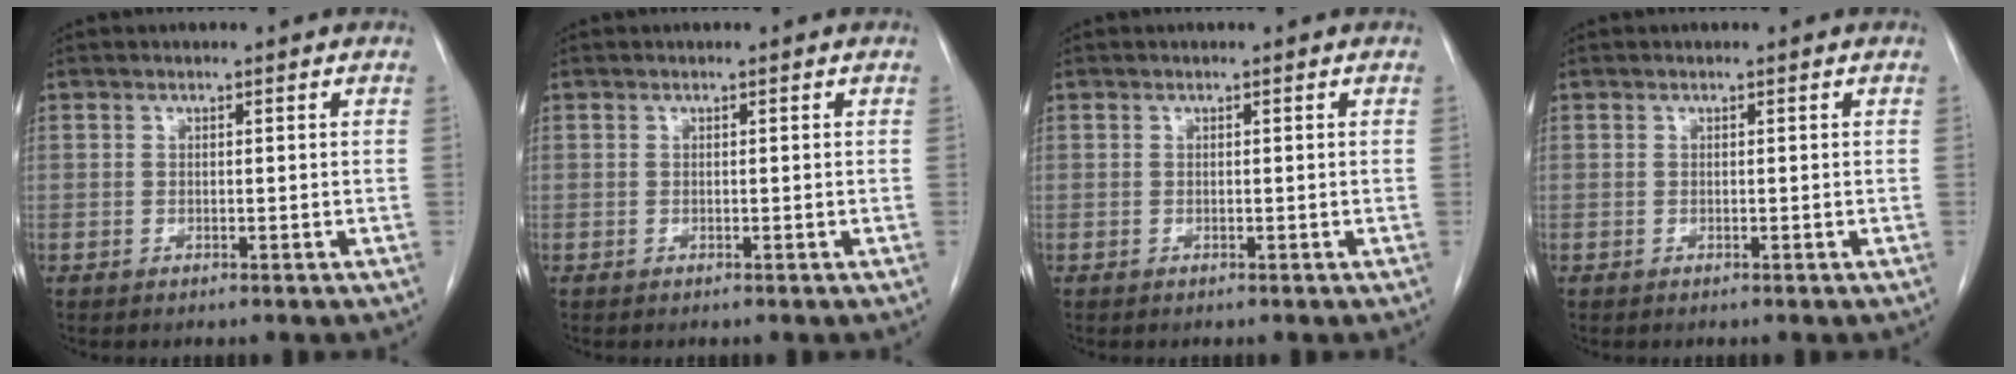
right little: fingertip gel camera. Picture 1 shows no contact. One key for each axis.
{"total": 0.0}
{"total": 0.0}
{"total": 0.0}